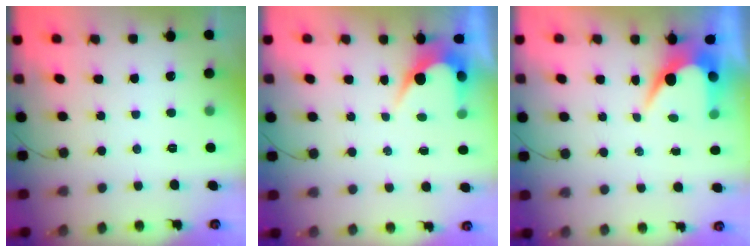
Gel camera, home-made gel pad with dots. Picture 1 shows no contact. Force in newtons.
{"total": 4.0, "press": 4.0, "slide": 0.2}
{"total": 5.9, "press": 5.9, "slide": 0.4}